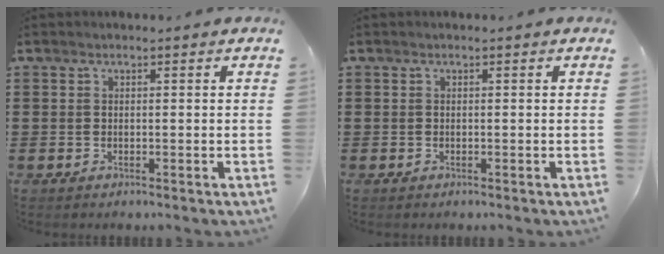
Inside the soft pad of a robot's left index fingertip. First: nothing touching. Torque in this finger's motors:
{"motor_torque": [-0.14, 0.40, -0.01, -0.01]}